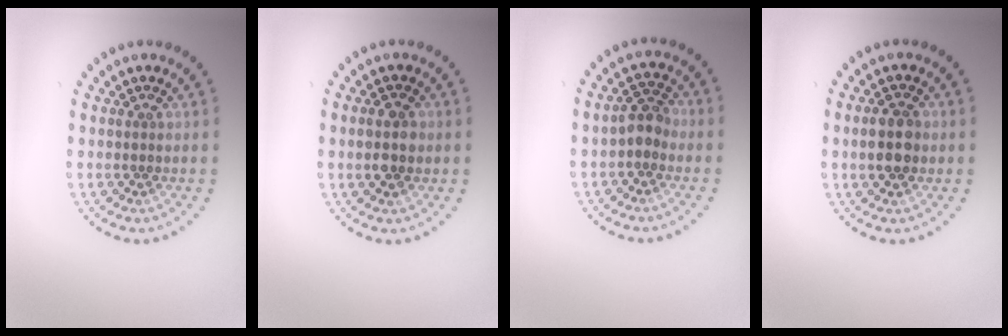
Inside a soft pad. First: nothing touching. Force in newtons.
{"total": 2.9, "press": 2.9, "slide": 0.1}
{"total": 2.1, "press": 2.0, "slide": 0.7}
{"total": 3.2, "press": 3.2, "slide": 0.1}